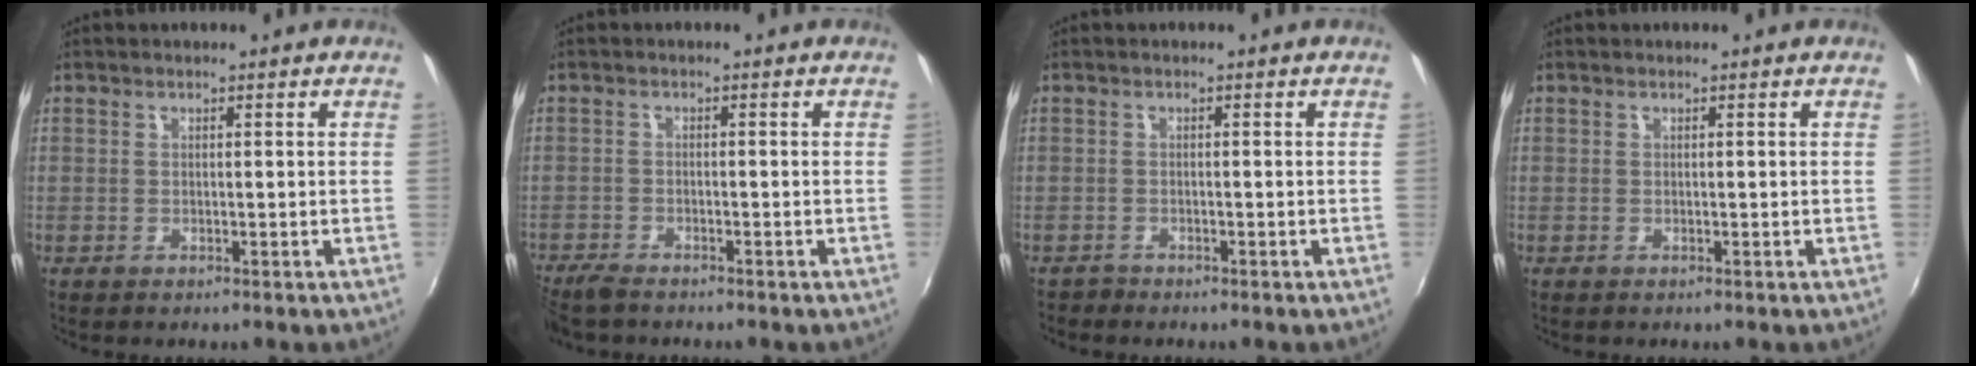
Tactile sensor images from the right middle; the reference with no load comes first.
{"total": 4.4, "force": [-4.0, 1.0, 1.7], "torque": [-0.049, -0.021, -0.078]}
{"total": 1.0, "force": [-0.9, 0.3, -0.2], "torque": [-0.001, 0.000, -0.020]}
{"total": 0.0}